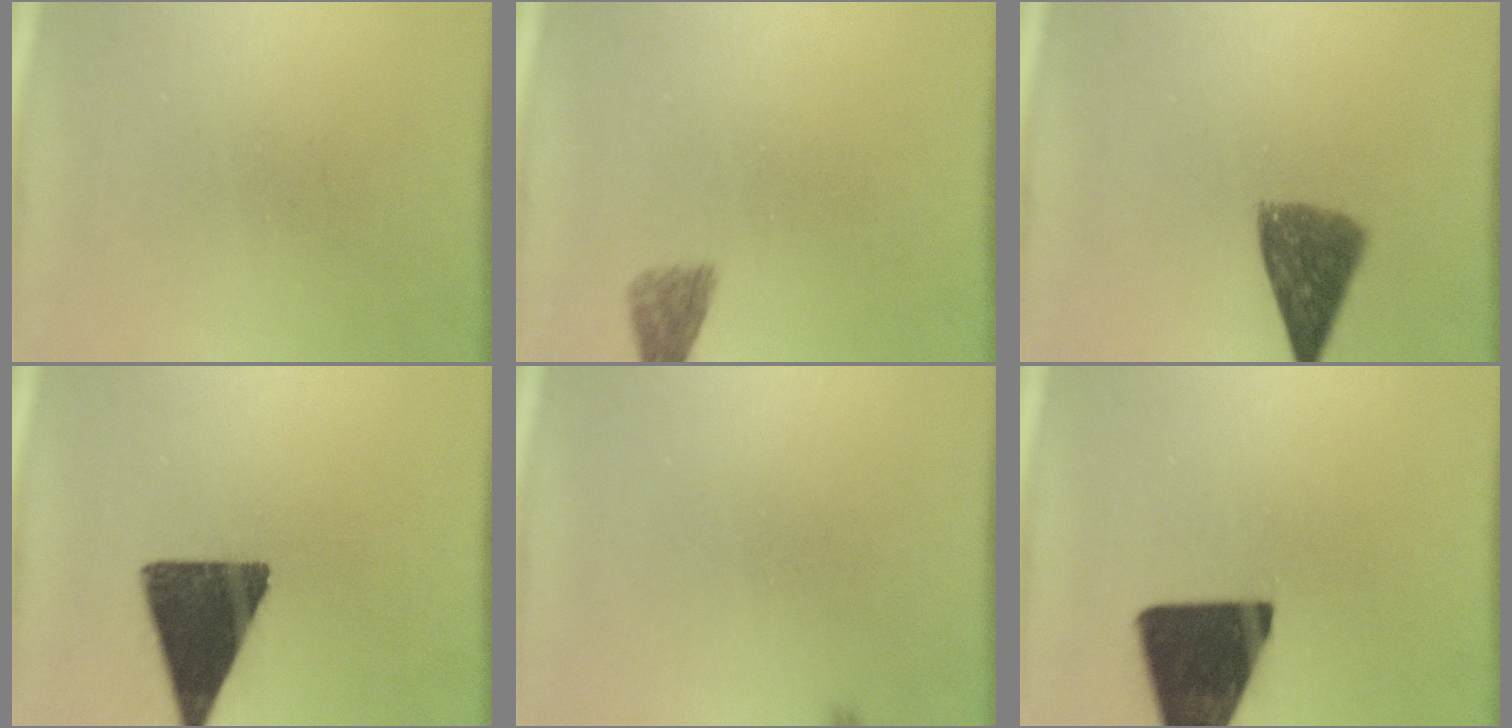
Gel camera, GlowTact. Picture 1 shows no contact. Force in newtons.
{"total": 2.4}
{"total": 8.1}
{"total": 15.5}
{"total": 0.5}
{"total": 19.2}